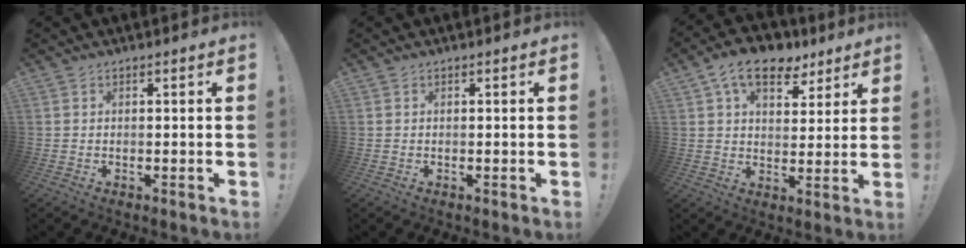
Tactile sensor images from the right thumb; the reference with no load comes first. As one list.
[{"total": 0.0}, {"total": 13.0, "force": [7.3, 7.7, 7.6], "torque": [-0.110, -0.031, 0.132]}]